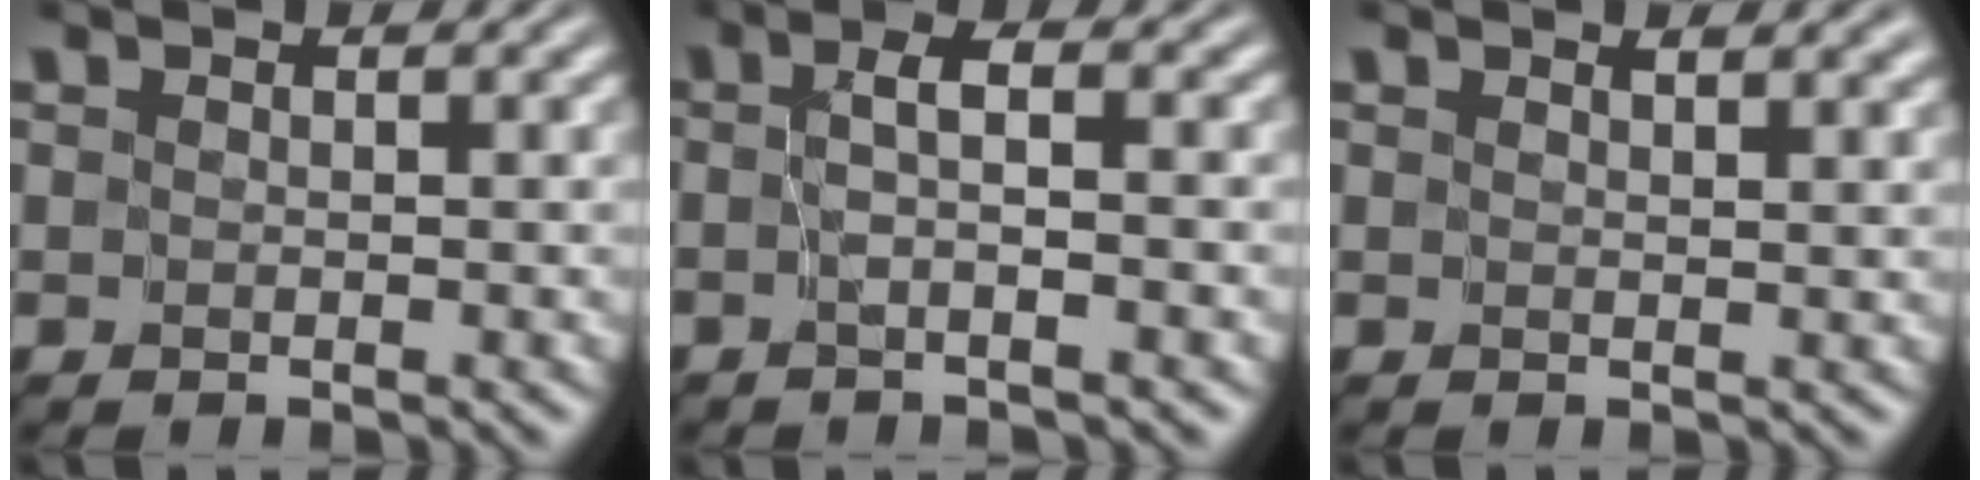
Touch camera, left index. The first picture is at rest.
{"total": 2.2, "force": [-0.4, -0.2, 2.1], "torque": [-0.035, 0.000, -0.008]}
{"total": 1.5, "force": [1.4, 0.2, 0.7], "torque": [-0.012, -0.003, 0.024]}